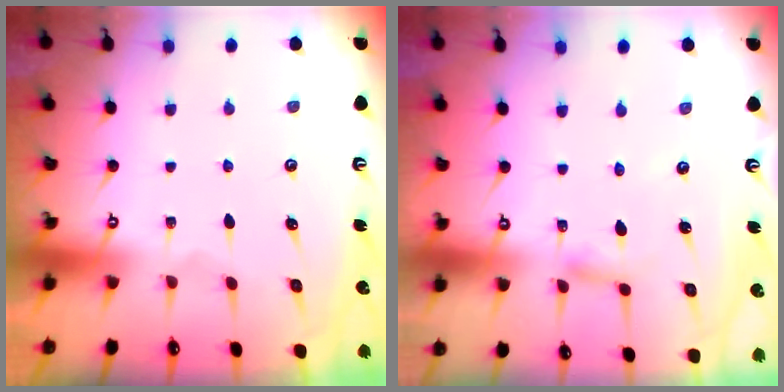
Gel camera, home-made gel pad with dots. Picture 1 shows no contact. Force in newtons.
{"total": 2.6, "press": 2.6, "slide": 0.2}